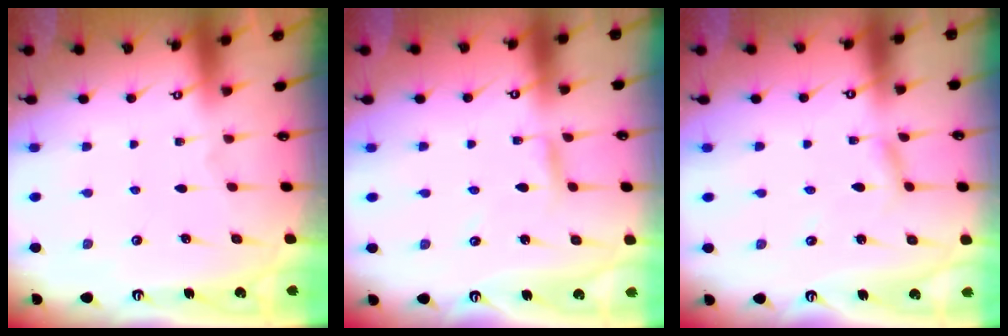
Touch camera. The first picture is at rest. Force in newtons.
{"total": 2.8, "press": 2.8, "slide": 0.2}
{"total": 2.2, "press": 2.2, "slide": 0.3}